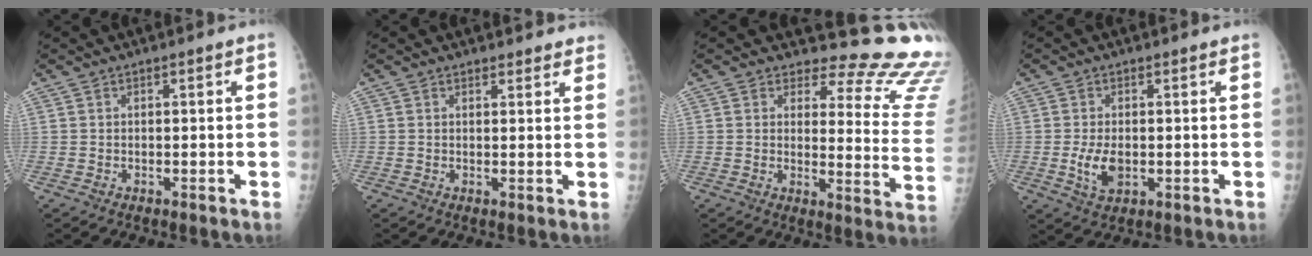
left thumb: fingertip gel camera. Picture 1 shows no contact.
{"total": 3.7, "force": [3.4, 1.2, 0.5], "torque": [0.018, -0.015, 0.027]}
{"total": 17.4, "force": [16.8, 3.6, 2.6], "torque": [0.019, -0.190, 0.158]}
{"total": 4.9, "force": [-0.3, 2.7, 4.1], "torque": [-0.077, -0.007, 0.000]}